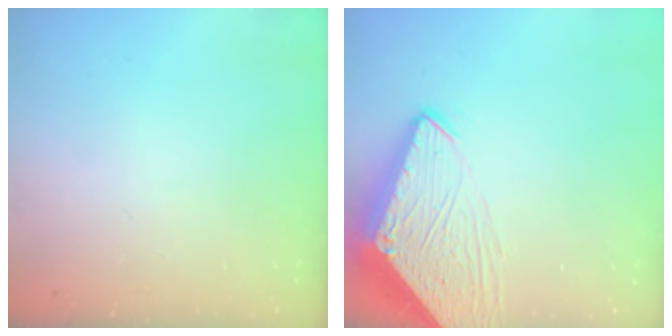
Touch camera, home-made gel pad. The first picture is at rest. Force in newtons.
{"total": 10.2, "press": 10.2, "slide": 0.8}